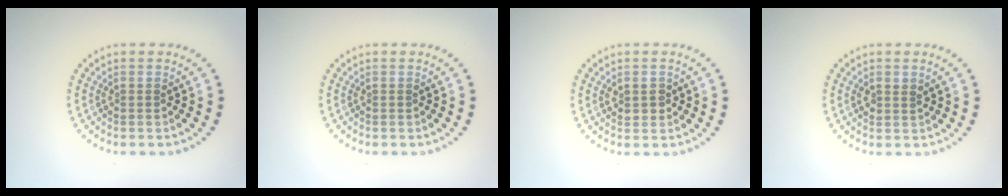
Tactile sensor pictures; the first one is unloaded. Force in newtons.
{"total": 0.0}
{"total": 1.5, "press": 1.4, "slide": 0.4}
{"total": 1.2, "press": 1.1, "slide": 0.6}